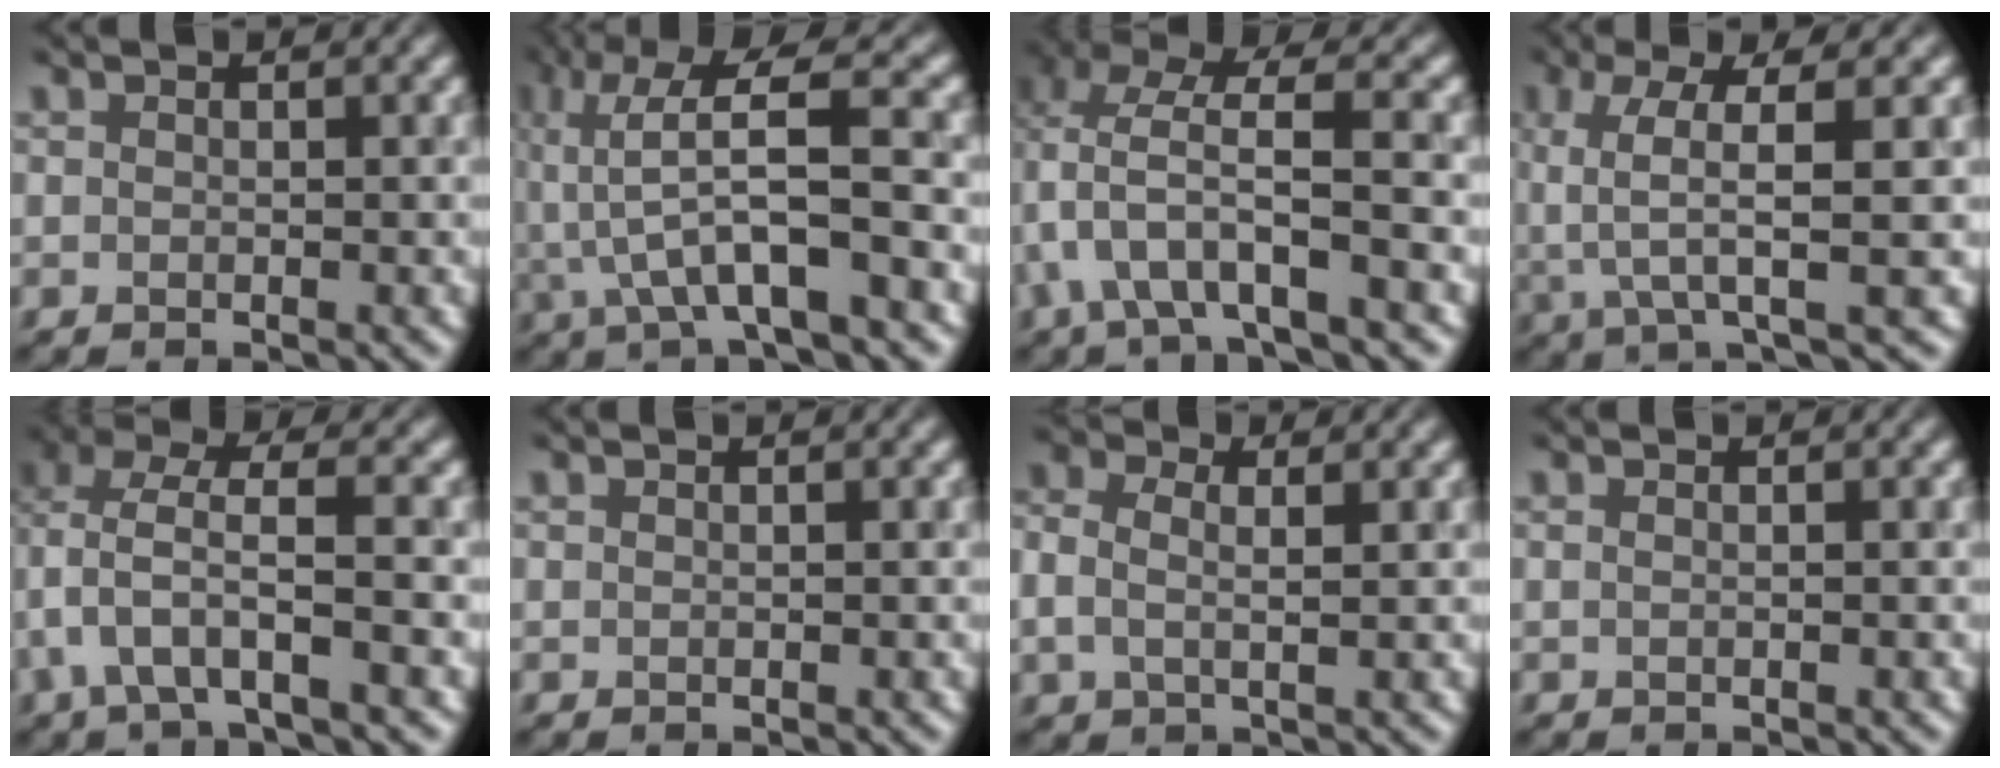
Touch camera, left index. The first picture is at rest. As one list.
[{"total": 7.9, "force": [-1.6, 2.2, 7.4], "torque": [-0.150, 0.020, -0.033]}, {"total": 6.0, "force": [-0.6, 2.0, 5.6], "torque": [-0.115, 0.011, -0.016]}, {"total": 6.0, "force": [0.5, 1.4, 5.8], "torque": [-0.115, 0.007, 0.010]}, {"total": 4.7, "force": [-0.7, 1.9, 4.3], "torque": [-0.089, 0.007, -0.018]}, {"total": 0.0}, {"total": 3.7, "force": [0.6, 2.5, 2.7], "torque": [-0.063, 0.014, 0.005]}, {"total": 0.7, "force": [0.1, 0.4, 0.6], "torque": [-0.001, -0.006, -0.006]}]